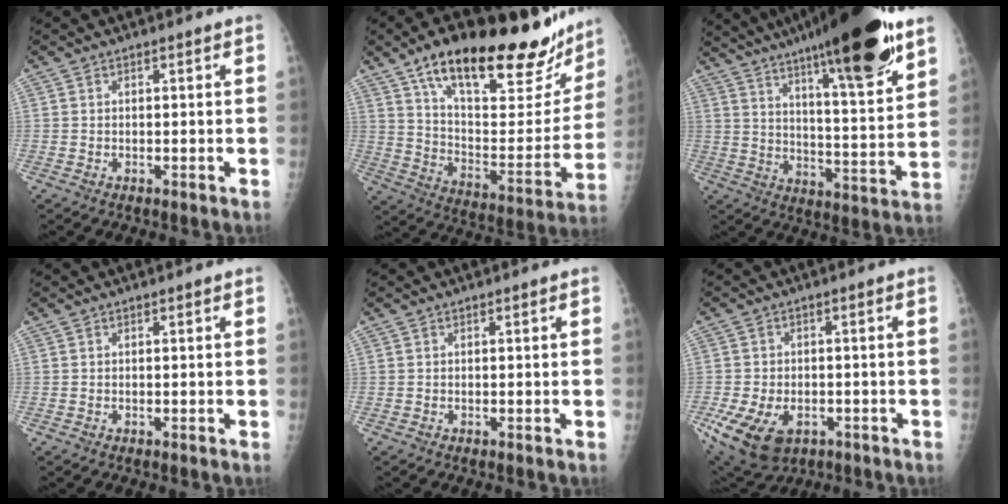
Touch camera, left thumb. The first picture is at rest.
{"total": 31.2, "force": [21.3, 10.6, 20.1], "torque": [-0.268, -0.057, 0.326]}
{"total": 25.3, "force": [16.6, 4.1, 18.7], "torque": [-0.274, -0.058, 0.257]}
{"total": 0.0}
{"total": 0.0}
{"total": 13.2, "force": [-5.3, 8.9, 8.1], "torque": [-0.170, 0.003, -0.075]}